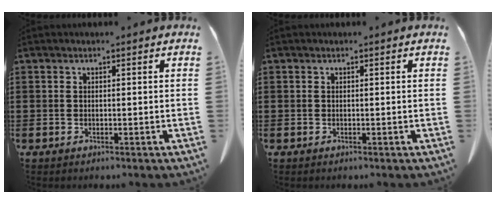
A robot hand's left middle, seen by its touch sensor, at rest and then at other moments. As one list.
[{"total": 0.0}]